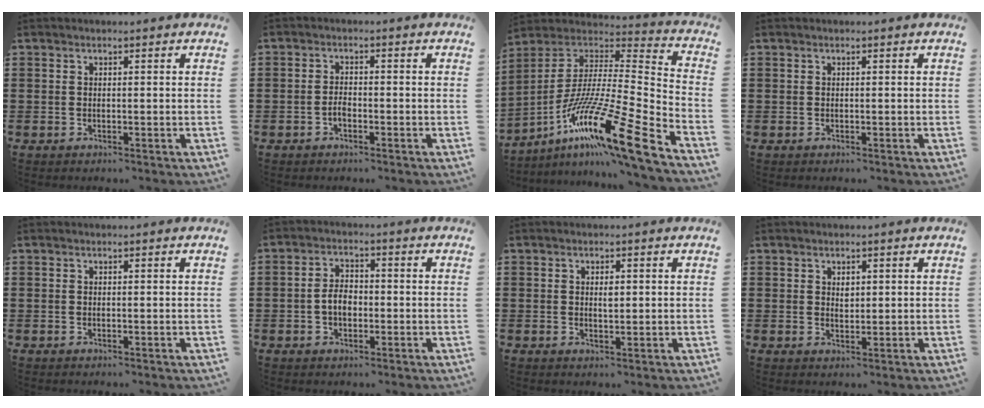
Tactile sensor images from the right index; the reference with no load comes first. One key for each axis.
{"total": 1.6, "fx": -0.9, "fy": 0.6, "fz": 1.1, "tx": -0.024, "ty": -0.001, "tz": -0.017}
{"total": 18.9, "fx": -11.7, "fy": 1.5, "fz": 14.7, "tx": -0.268, "ty": 0.011, "tz": -0.214}
{"total": 0.0}
{"total": 0.0}
{"total": 3.6, "fx": -0.8, "fy": 2.1, "fz": 2.9, "tx": -0.062, "ty": 0.003, "tz": -0.018}
{"total": 1.7, "fx": 0.3, "fy": 0.7, "fz": 1.5, "tx": -0.030, "ty": 0.003, "tz": 0.004}
{"total": 1.4, "fx": 0.7, "fy": 0.9, "fz": 0.8, "tx": -0.009, "ty": 0.002, "tz": 0.011}